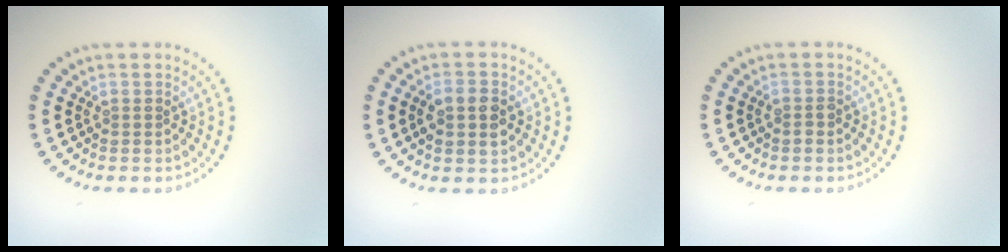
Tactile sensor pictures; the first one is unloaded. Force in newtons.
{"total": 2.9, "press": 2.9, "slide": 0.2}
{"total": 0.8, "press": 0.7, "slide": 0.3}